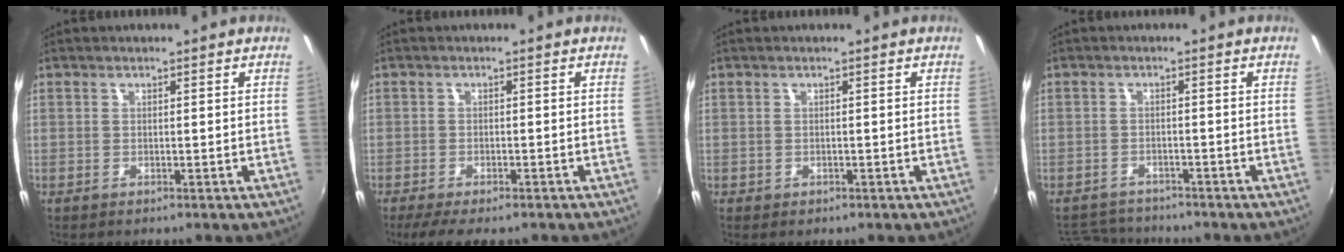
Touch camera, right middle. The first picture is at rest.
{"total": 6.0, "force": [-4.7, 1.6, 3.5], "torque": [-0.082, -0.023, -0.076]}
{"total": 0.6, "force": [-0.2, 0.6, 0.1], "torque": [-0.001, 0.000, 0.000]}
{"total": 5.9, "force": [-5.6, 1.7, 0.8], "torque": [-0.033, 0.003, -0.091]}